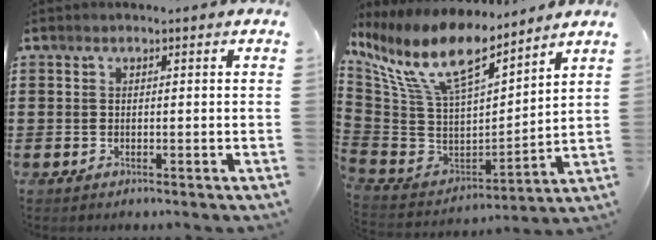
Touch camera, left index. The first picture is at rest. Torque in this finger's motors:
{"motor_torque": [1.24, -0.90, 0.98, 0.21]}